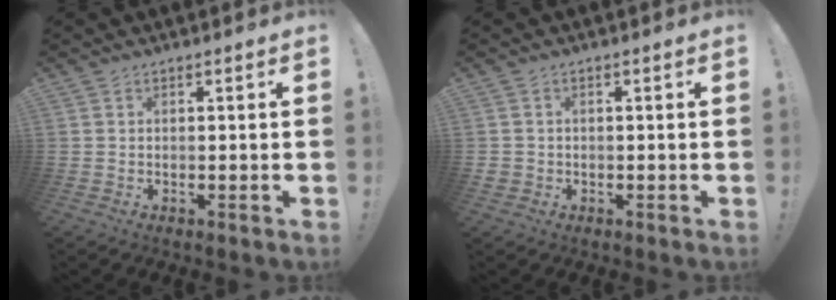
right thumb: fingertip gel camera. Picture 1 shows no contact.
{"total": 1.5, "force": [0.0, 1.5, 0.2], "torque": [0.006, -0.002, -0.001]}